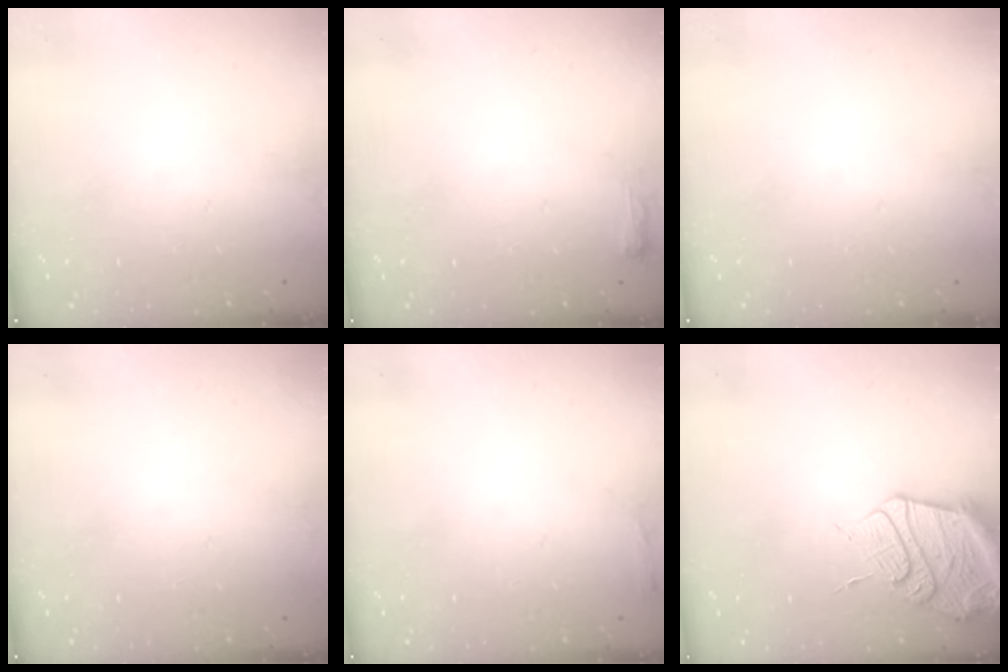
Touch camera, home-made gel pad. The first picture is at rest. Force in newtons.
{"total": 9.8, "press": 2.8, "slide": 9.4}
{"total": 16.0, "press": 1.9, "slide": 15.9}
{"total": 0.0}
{"total": 2.3, "press": 2.3, "slide": 0.5}
{"total": 17.2, "press": 17.1, "slide": 1.7}